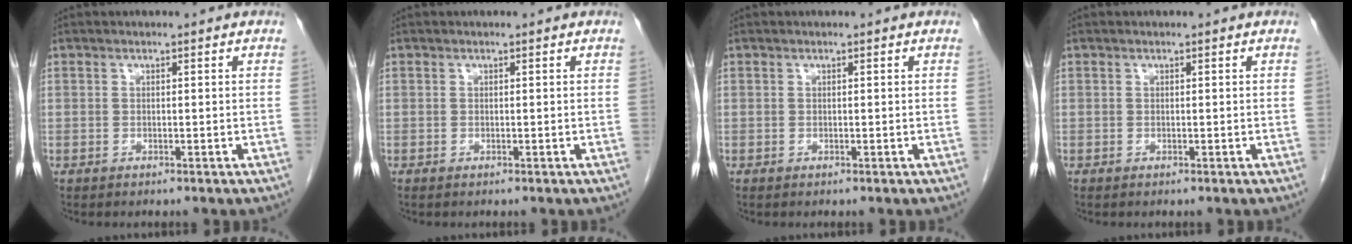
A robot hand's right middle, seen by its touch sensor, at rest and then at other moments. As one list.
[{"total": 0.0}, {"total": 0.0}, {"total": 0.0}]